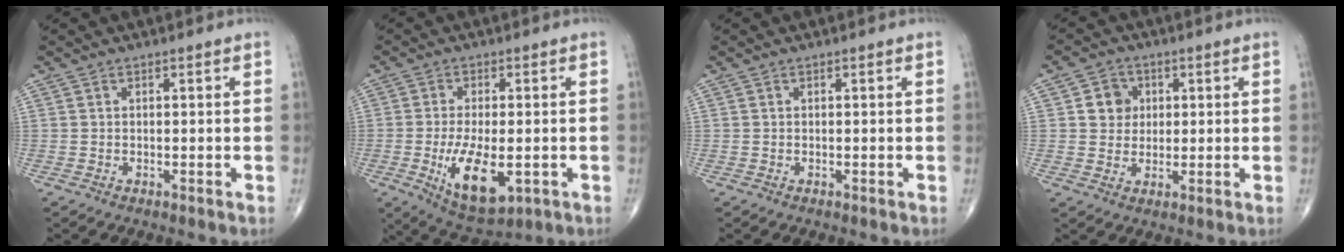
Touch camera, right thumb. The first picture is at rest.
{"total": 11.5, "force": [-2.9, 5.2, 9.8], "torque": [-0.166, -0.014, -0.037]}
{"total": 0.0}
{"total": 5.4, "force": [1.2, 4.9, 1.9], "torque": [-0.002, 0.001, 0.017]}